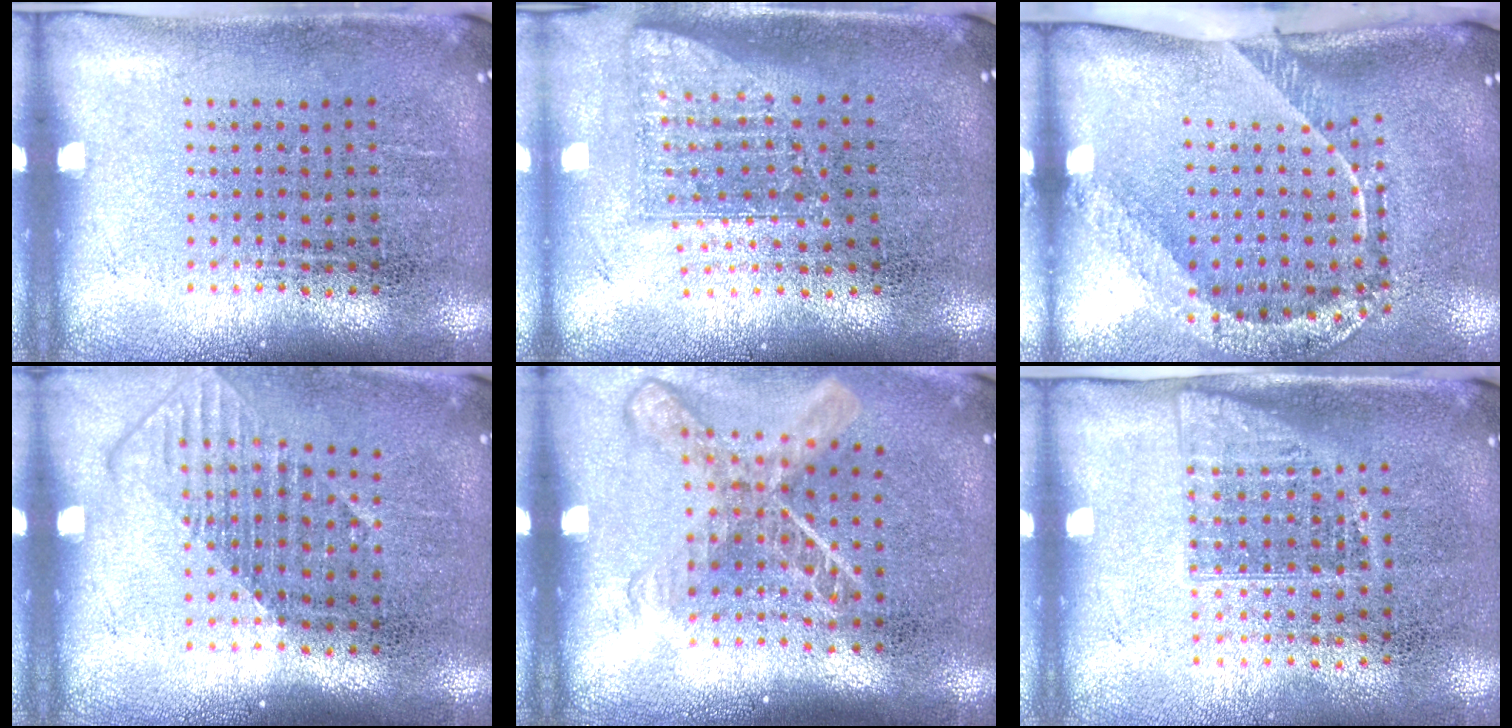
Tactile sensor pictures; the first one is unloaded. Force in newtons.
{"total": 1.7, "press": 1.2, "slide": 1.1}
{"total": 2.5, "press": 1.6, "slide": 1.8}
{"total": 1.4, "press": 1.1, "slide": 0.9}
{"total": 1.8, "press": 1.4, "slide": 1.2}
{"total": 1.1, "press": 0.9, "slide": 0.6}